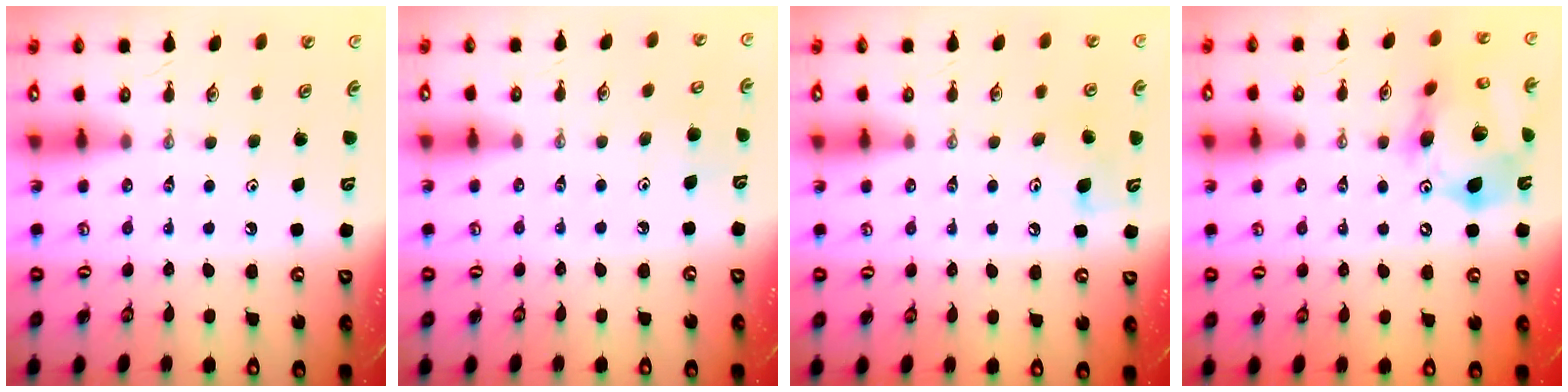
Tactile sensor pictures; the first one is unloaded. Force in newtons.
{"total": 5.1, "press": 5.1, "slide": 0.6}
{"total": 7.4, "press": 7.1, "slide": 2.2}
{"total": 18.0, "press": 17.7, "slide": 3.1}